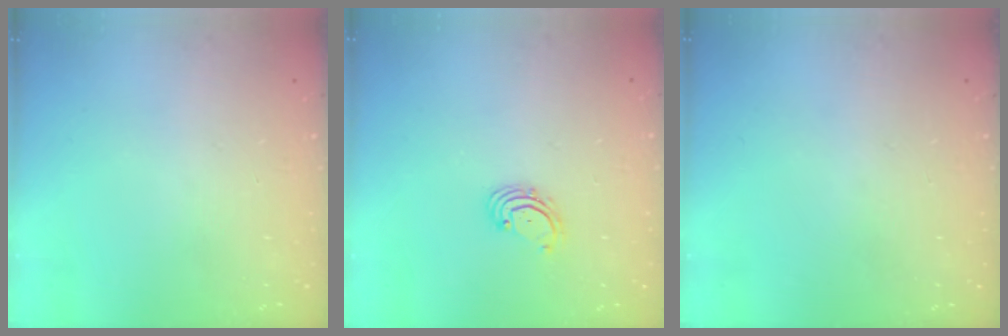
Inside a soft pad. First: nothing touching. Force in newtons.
{"total": 2.0, "press": 1.9, "slide": 0.6}
{"total": 0.0}